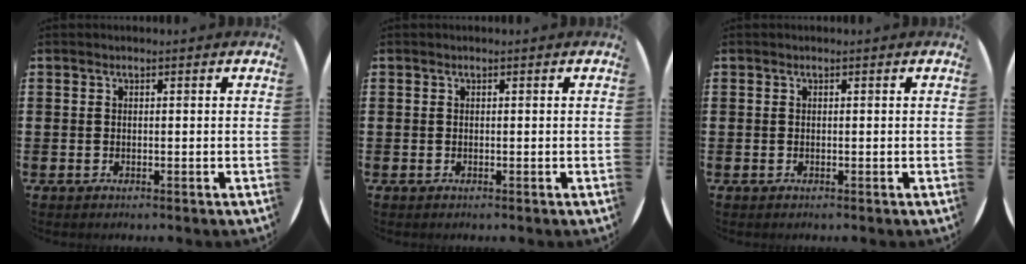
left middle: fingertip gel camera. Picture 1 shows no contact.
{"total": 0.0}
{"total": 0.0}